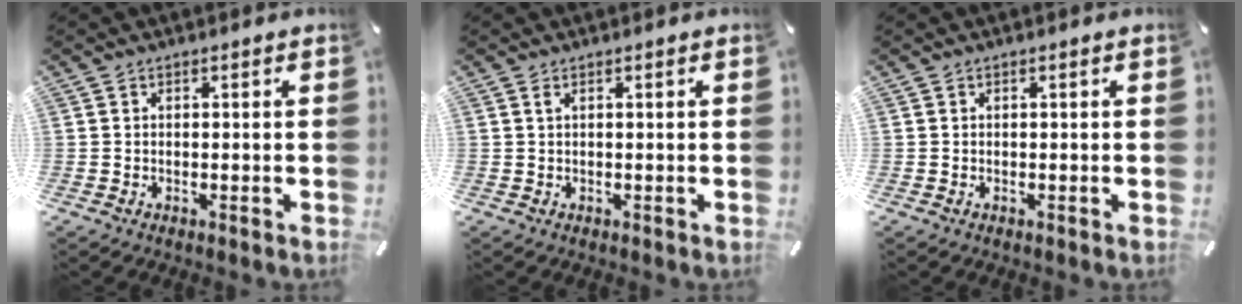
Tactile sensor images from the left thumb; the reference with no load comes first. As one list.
[{"total": 0.8, "force": [0.3, 0.0, 0.7], "torque": [-0.014, 0.000, 0.005]}, {"total": 0.0}]